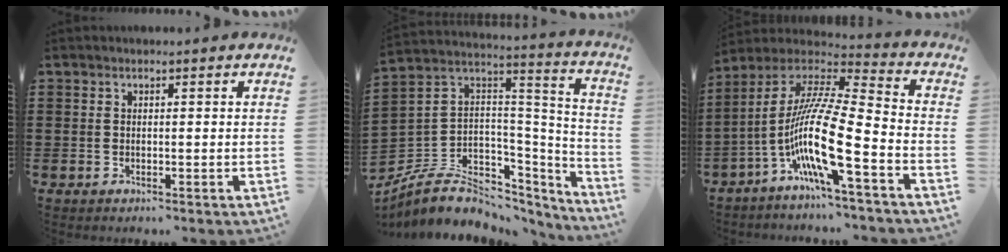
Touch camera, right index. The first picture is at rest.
{"total": 8.5, "force": [-4.5, 6.3, 3.4], "torque": [-0.086, -0.001, -0.078]}
{"total": 14.7, "force": [-6.5, 1.6, 13.1], "torque": [-0.291, -0.027, -0.135]}